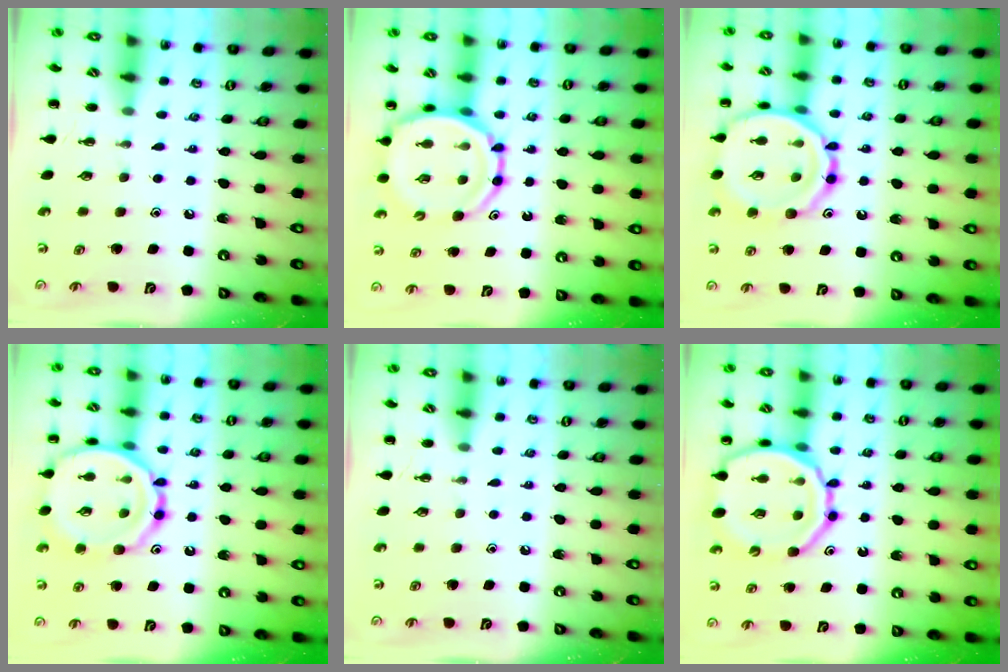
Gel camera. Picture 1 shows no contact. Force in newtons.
{"total": 12.5, "press": 11.9, "slide": 3.9}
{"total": 17.7, "press": 17.7, "slide": 1.3}
{"total": 17.7, "press": 17.7, "slide": 1.3}
{"total": 0.0}
{"total": 18.2, "press": 18.0, "slide": 2.8}